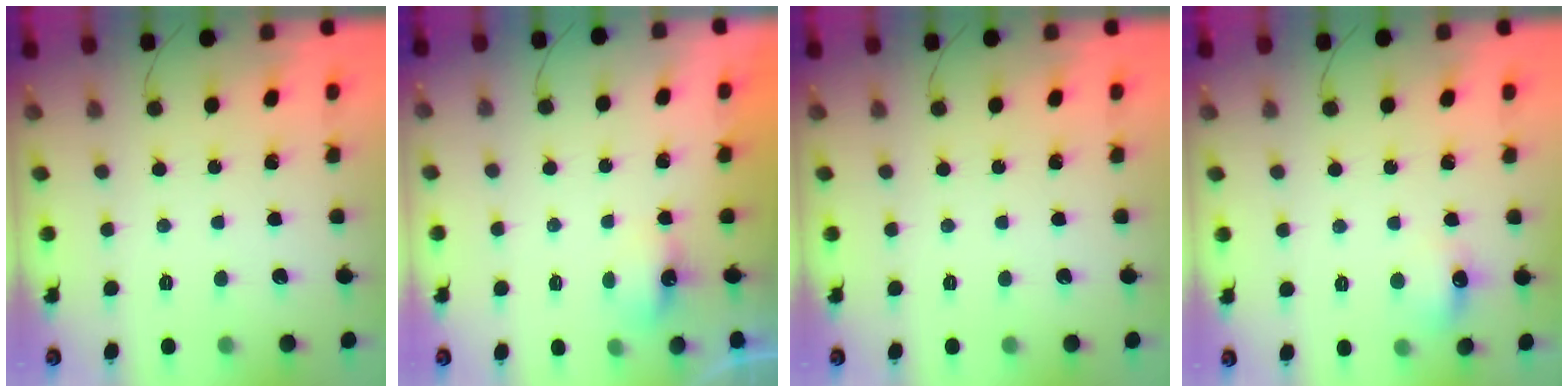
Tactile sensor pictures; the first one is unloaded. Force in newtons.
{"total": 3.7, "press": 3.5, "slide": 1.1}
{"total": 0.0}
{"total": 6.9, "press": 6.7, "slide": 1.9}